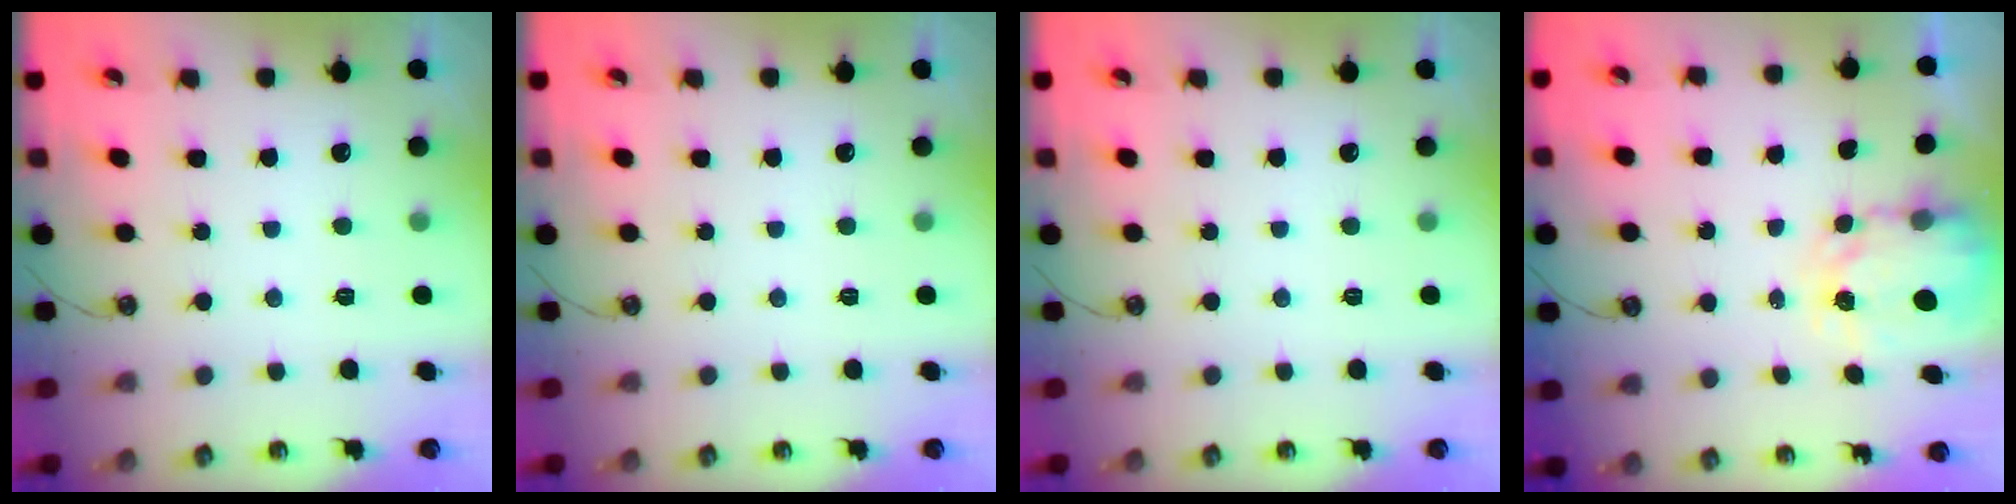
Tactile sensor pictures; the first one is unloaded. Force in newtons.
{"total": 0.0}
{"total": 0.0}
{"total": 4.1, "press": 4.1, "slide": 0.3}